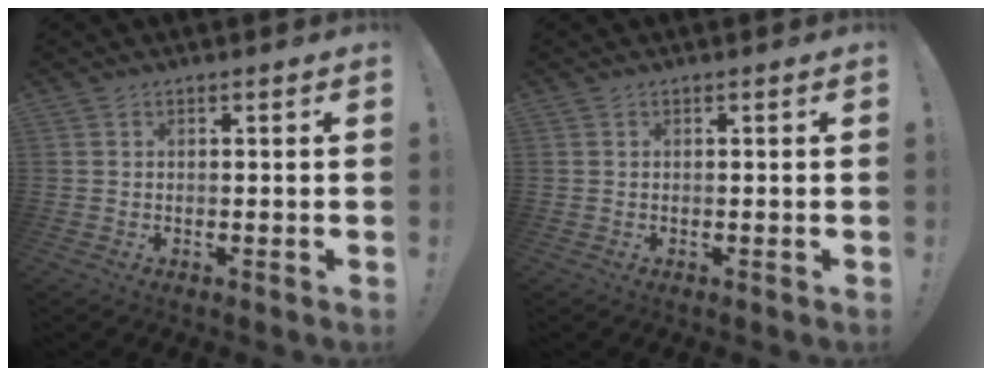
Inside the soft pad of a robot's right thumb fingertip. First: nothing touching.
{"total": 0.0}